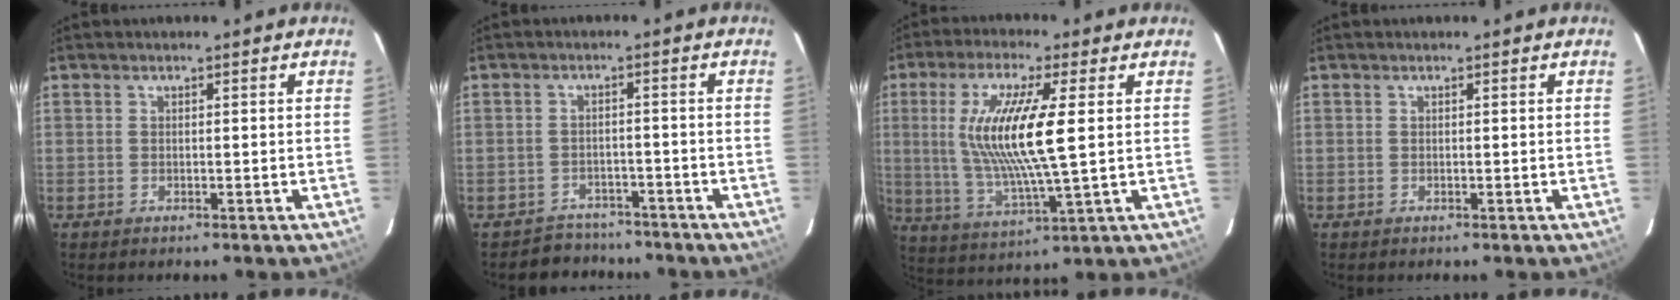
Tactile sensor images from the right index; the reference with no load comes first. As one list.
[{"total": 6.0, "force": [-5.0, 3.2, -0.1], "torque": [-0.010, 0.018, -0.073]}, {"total": 14.9, "force": [2.3, 1.9, 14.6], "torque": [-0.286, -0.008, 0.051]}, {"total": 0.0}]